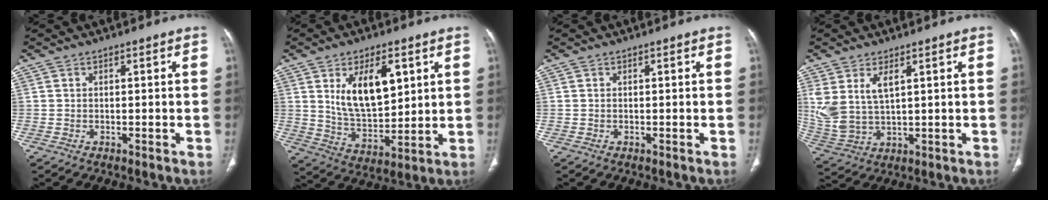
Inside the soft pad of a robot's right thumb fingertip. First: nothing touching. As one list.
[{"total": 13.6, "force": [4.8, 6.9, 10.7], "torque": [-0.157, -0.026, 0.099]}, {"total": 0.0}, {"total": 9.4, "force": [3.4, 4.8, 7.3], "torque": [-0.161, -0.012, 0.084]}]